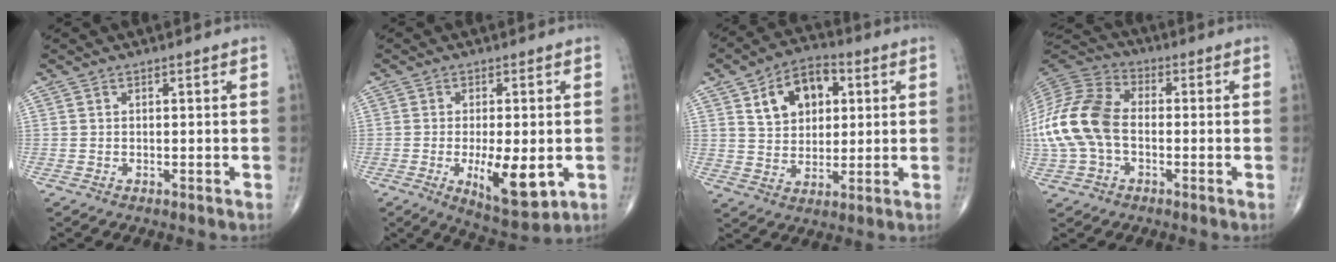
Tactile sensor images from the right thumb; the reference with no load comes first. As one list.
[{"total": 11.0, "force": [-2.4, 4.1, 9.9], "torque": [-0.145, -0.020, -0.028]}, {"total": 12.0, "force": [4.1, 8.1, 7.8], "torque": [-0.092, -0.001, 0.066]}, {"total": 17.3, "force": [-1.7, 11.4, 12.9], "torque": [-0.287, 0.031, -0.036]}]